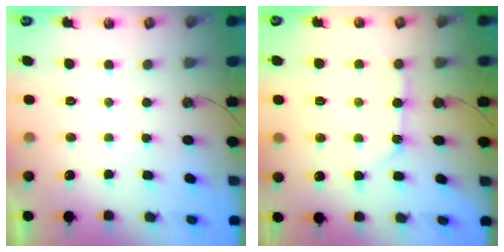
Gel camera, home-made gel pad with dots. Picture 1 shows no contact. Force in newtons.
{"total": 11.0, "press": 11.0, "slide": 1.0}